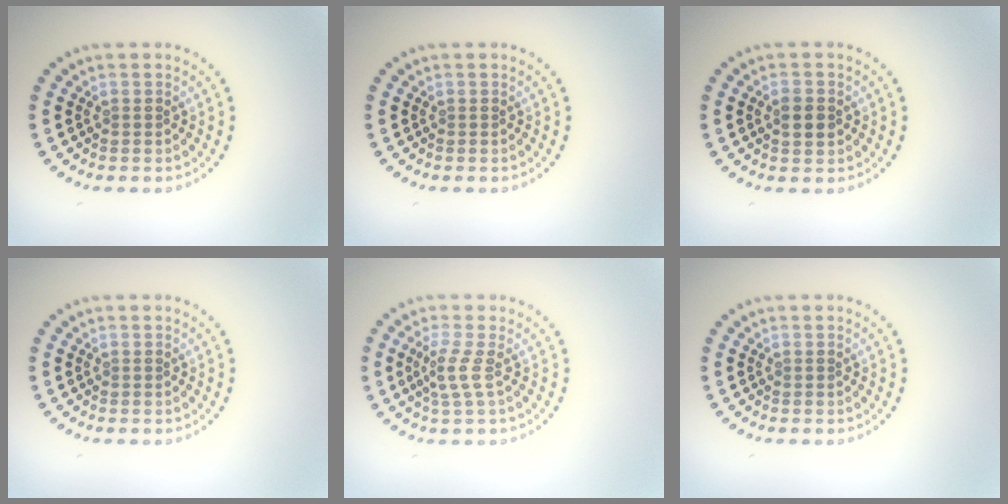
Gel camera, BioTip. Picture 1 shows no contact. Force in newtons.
{"total": 0.0}
{"total": 2.1, "press": 2.1, "slide": 0.1}
{"total": 0.0}
{"total": 2.0, "press": 1.5, "slide": 1.4}
{"total": 0.0}